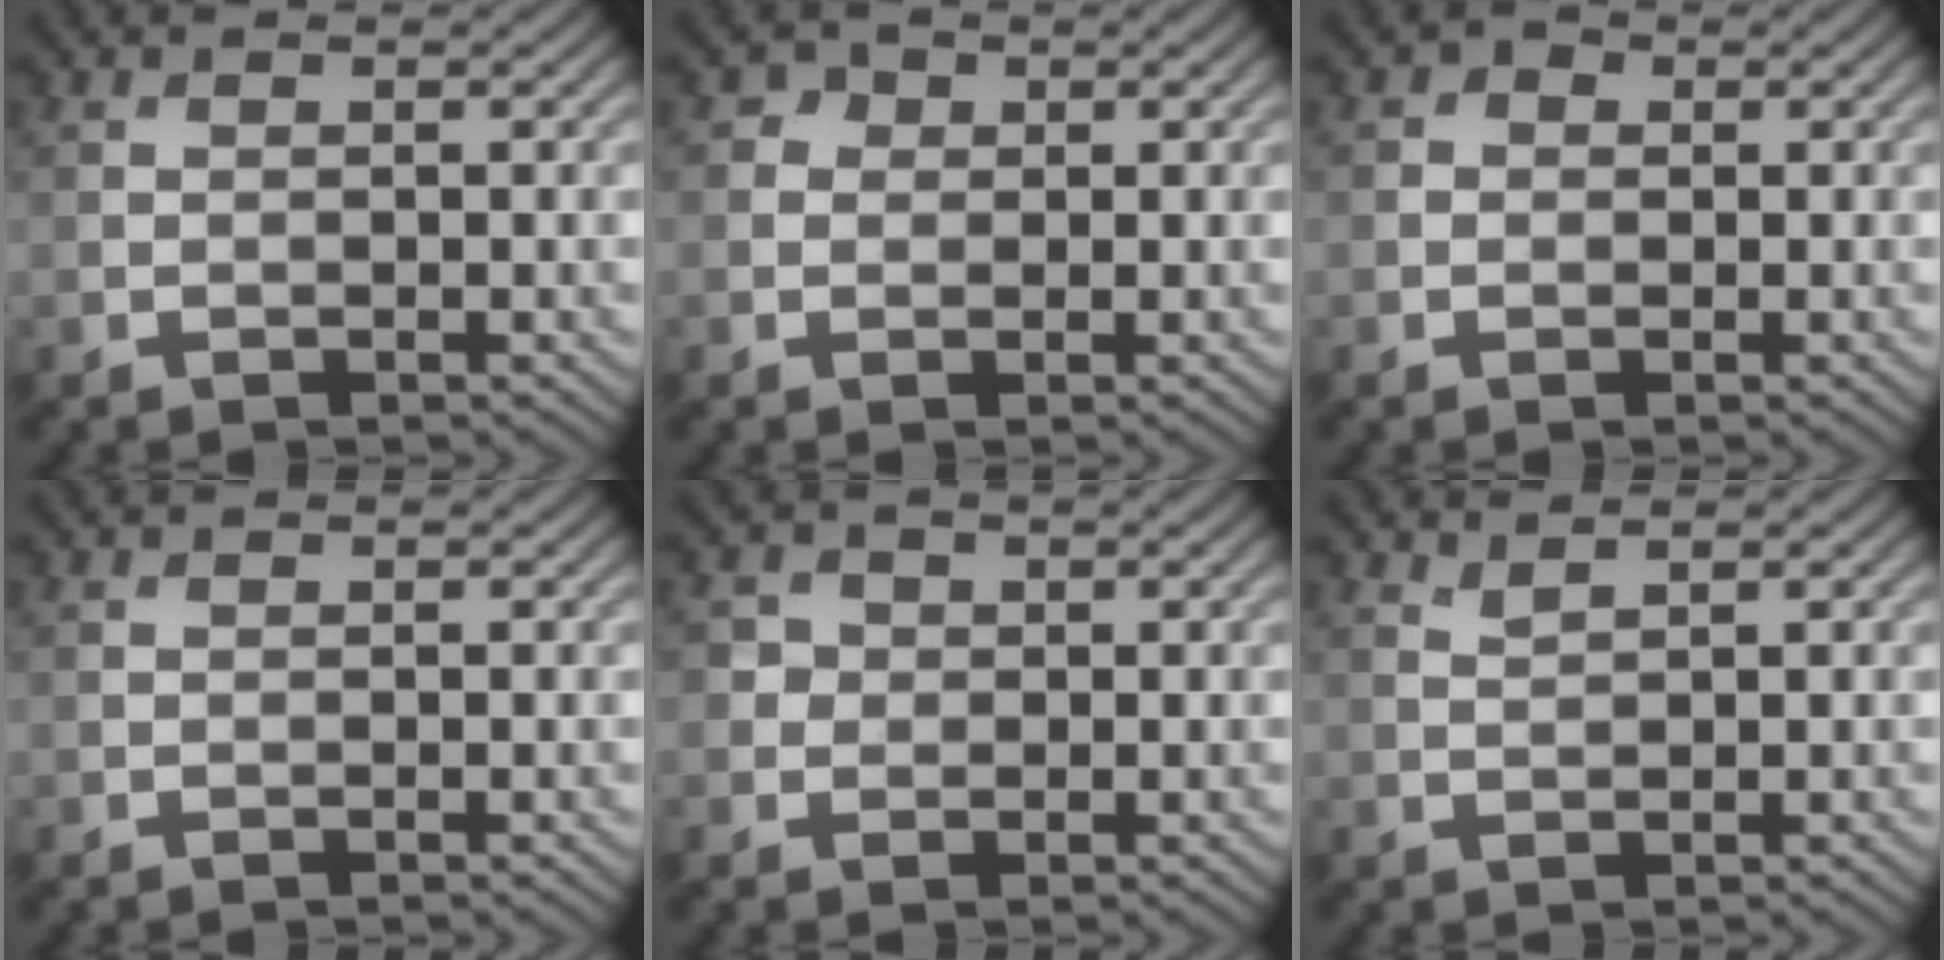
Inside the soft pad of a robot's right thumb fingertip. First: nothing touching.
{"total": 1.5, "force": [0.4, 1.4, 0.4], "torque": [-0.002, 0.001, 0.001]}
{"total": 1.2, "force": [0.2, 1.1, 0.4], "torque": [-0.003, -0.002, -0.005]}
{"total": 0.0}
{"total": 1.9, "force": [0.2, 1.8, 0.5], "torque": [-0.010, 0.001, 0.002]}
{"total": 1.2, "force": [1.1, 0.1, 0.5], "torque": [-0.014, 0.004, 0.025]}